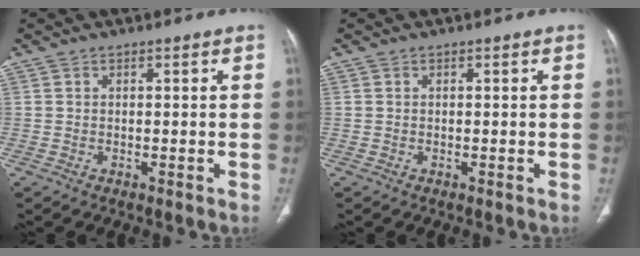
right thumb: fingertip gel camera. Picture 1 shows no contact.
{"total": 0.0}